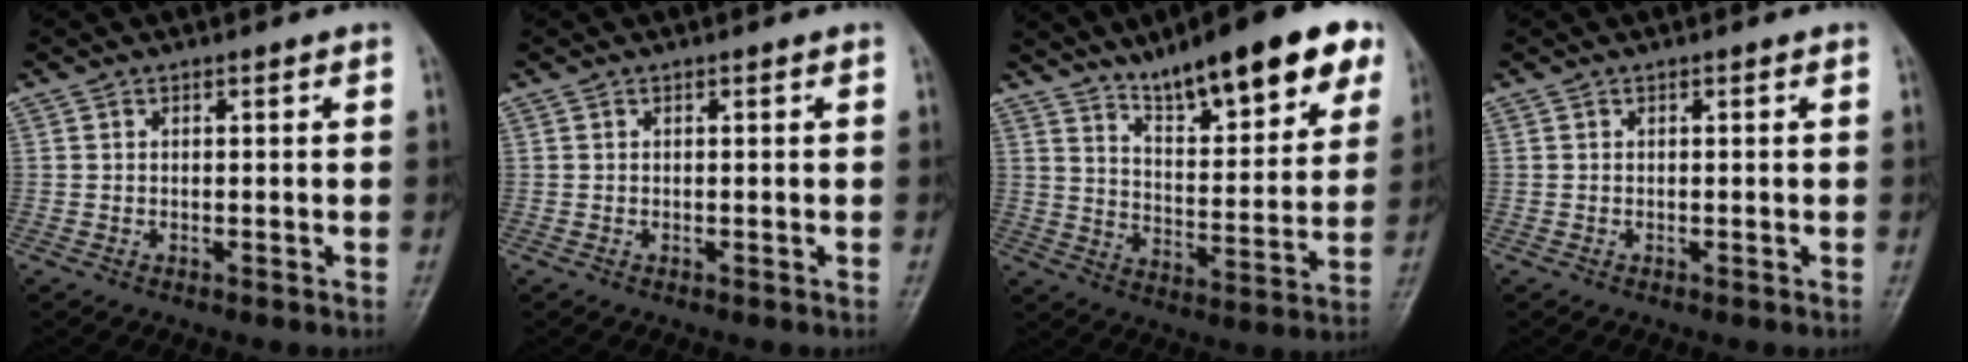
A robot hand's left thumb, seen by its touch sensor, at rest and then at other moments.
{"total": 0.0}
{"total": 19.4, "force": [12.7, 4.9, 13.8], "torque": [-0.169, -0.051, 0.198]}
{"total": 0.0}